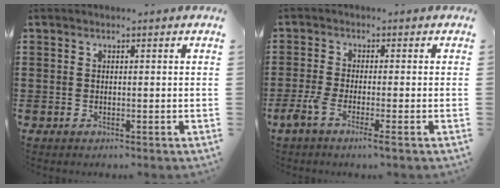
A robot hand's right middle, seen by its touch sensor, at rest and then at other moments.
{"total": 3.4, "force": [-1.9, 0.2, 2.8], "torque": [-0.070, -0.010, -0.039]}